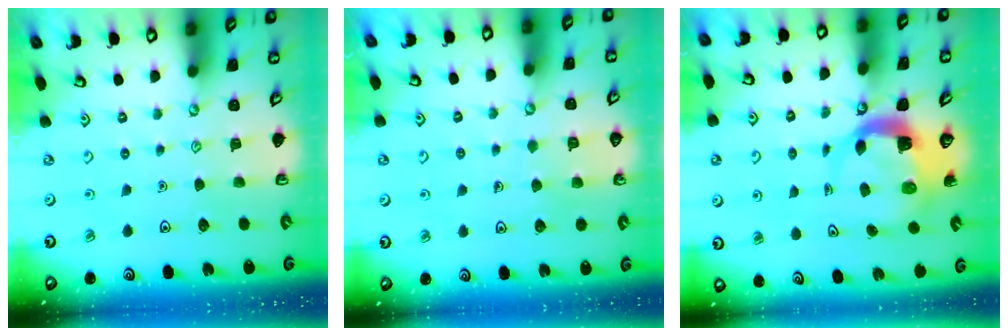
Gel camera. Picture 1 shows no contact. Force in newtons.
{"total": 5.3, "press": 5.3, "slide": 0.4}
{"total": 5.2, "press": 5.1, "slide": 0.6}